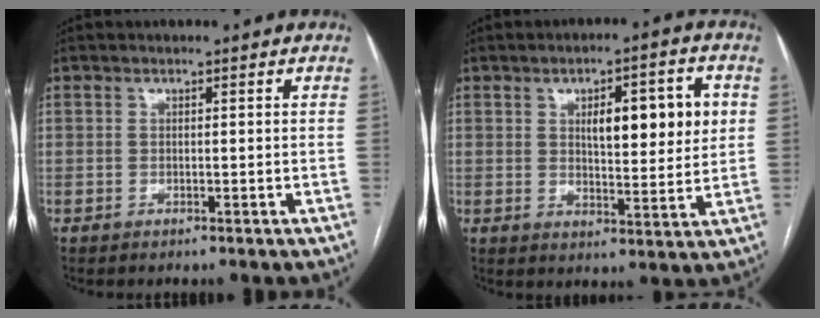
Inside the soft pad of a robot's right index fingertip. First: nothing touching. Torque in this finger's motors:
{"motor_torque": [1.00, 0.25, 0.31, 0.10]}